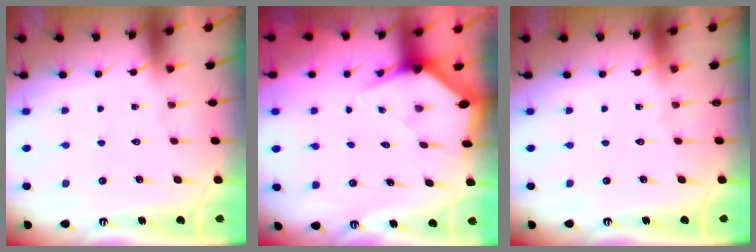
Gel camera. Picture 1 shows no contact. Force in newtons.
{"total": 3.0, "press": 3.0, "slide": 0.2}
{"total": 0.0}